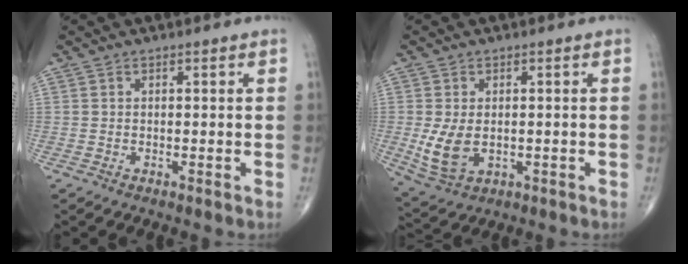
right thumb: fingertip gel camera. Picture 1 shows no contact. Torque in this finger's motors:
{"motor_torque": [-0.19, 0.49, 0.18, 0.33, 0.08]}